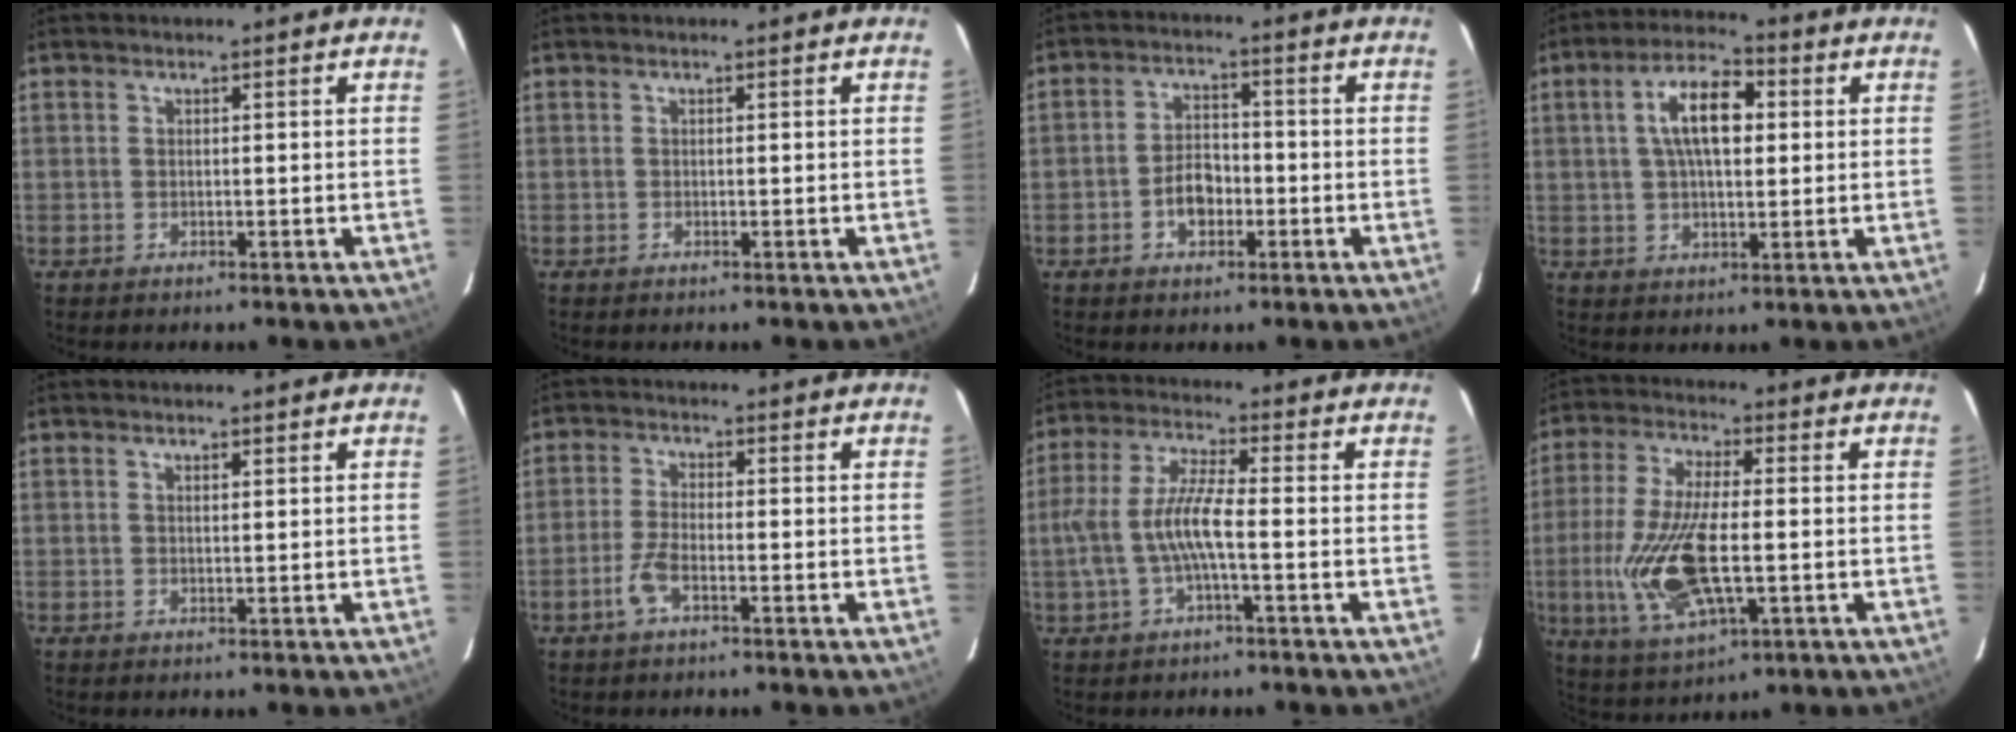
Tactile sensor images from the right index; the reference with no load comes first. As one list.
[{"total": 0.0}, {"total": 5.6, "force": [-2.2, 3.7, 3.5], "torque": [-0.068, 0.015, -0.033]}, {"total": 9.8, "force": [2.1, 4.4, 8.5], "torque": [-0.153, 0.018, 0.034]}, {"total": 0.7, "force": [0.4, 0.2, 0.5], "torque": [-0.009, 0.002, 0.008]}, {"total": 4.3, "force": [-2.3, 1.2, 3.4], "torque": [-0.082, 0.001, -0.048]}, {"total": 8.7, "force": [-2.0, 1.5, 8.4], "torque": [-0.182, 0.004, -0.033]}, {"total": 16.3, "force": [-2.8, 6.2, 14.9], "torque": [-0.315, -0.014, -0.047]}]